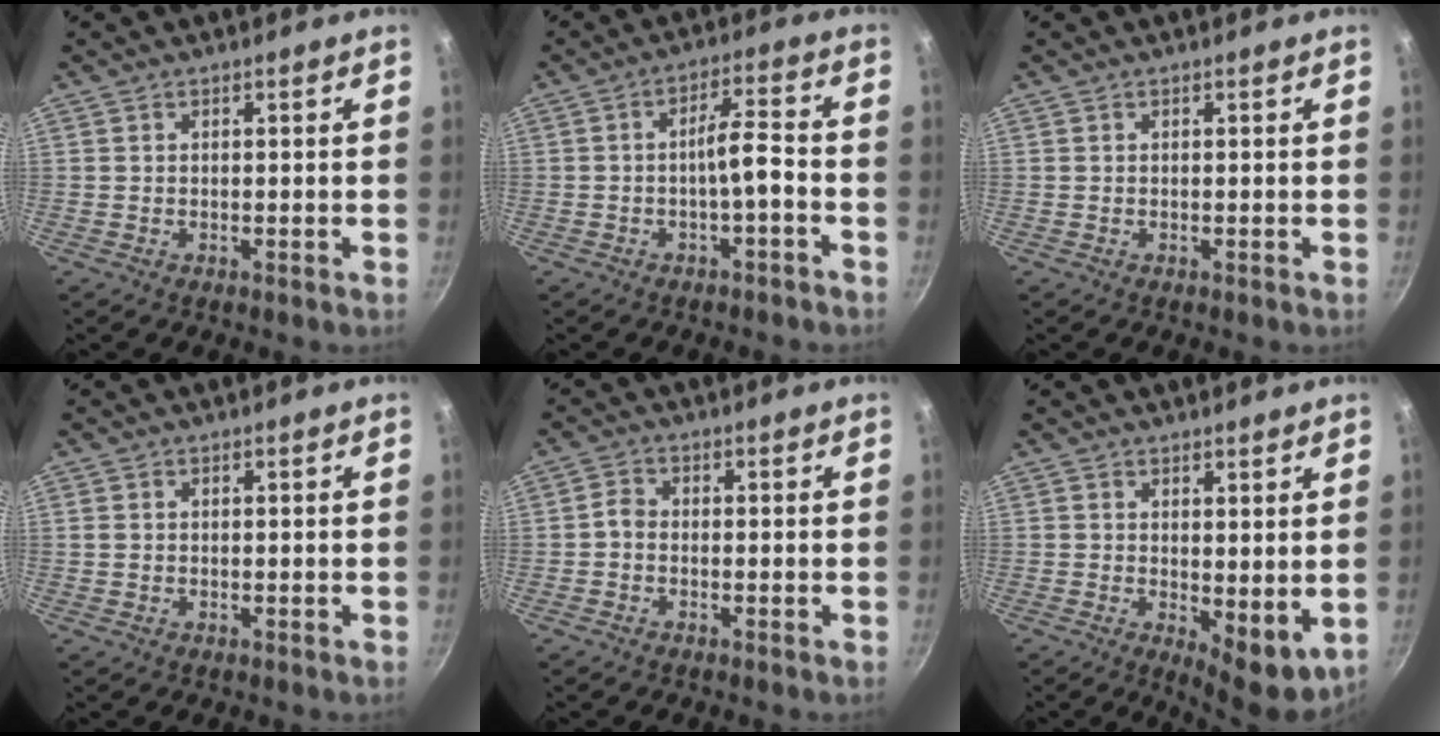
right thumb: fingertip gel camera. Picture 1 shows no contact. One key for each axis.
{"total": 5.6, "fx": -2.5, "fy": 1.2, "fz": 4.8, "tx": -0.089, "ty": 0.034, "tz": -0.036}
{"total": 0.0}
{"total": 0.9, "fx": 0.1, "fy": 0.7, "fz": 0.4, "tx": -0.008, "ty": 0.003, "tz": 0.002}
{"total": 2.0, "fx": -0.9, "fy": 1.4, "fz": 1.1, "tx": -0.026, "ty": 0.014, "tz": -0.024}
{"total": 7.2, "fx": 0.7, "fy": 3.2, "fz": 6.4, "tx": -0.078, "ty": -0.020, "tz": 0.018}